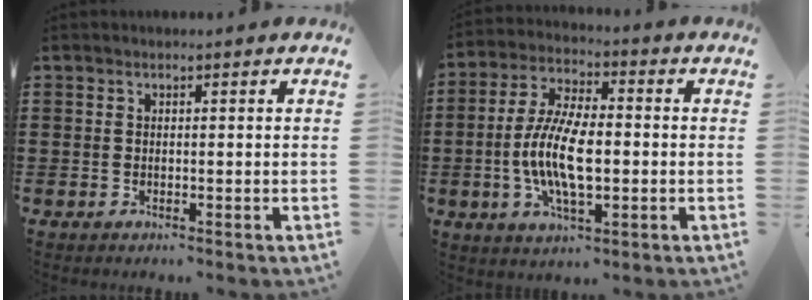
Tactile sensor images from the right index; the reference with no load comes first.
{"total": 10.9, "force": [-1.6, 4.4, 9.9], "torque": [-0.215, -0.009, -0.033]}